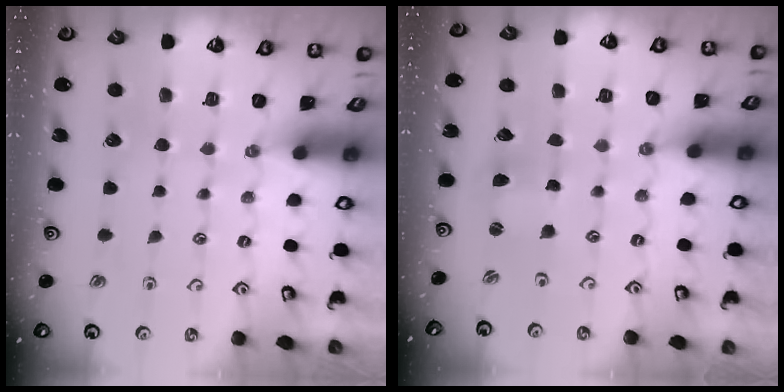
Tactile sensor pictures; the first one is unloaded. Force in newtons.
{"total": 1.5, "press": 1.4, "slide": 0.2}